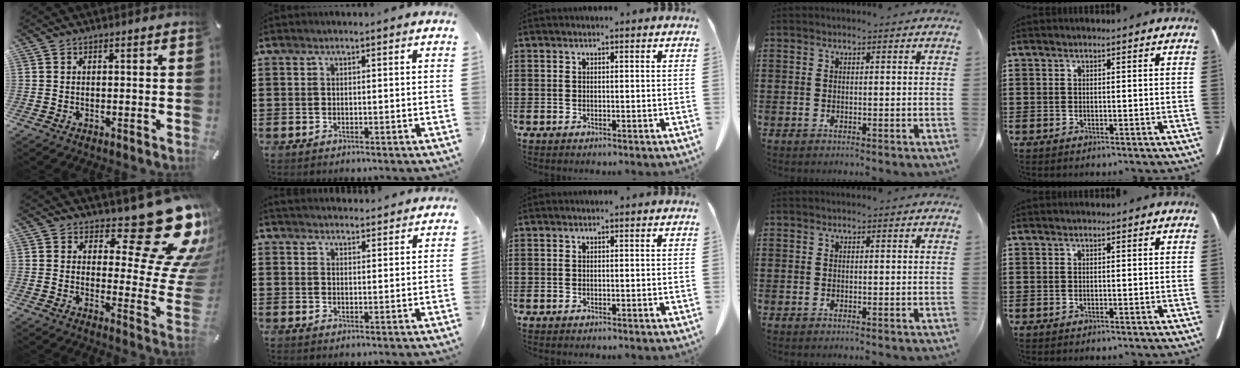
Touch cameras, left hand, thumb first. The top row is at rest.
{"thumb": {"total": 21.2, "force": [13.2, 7.2, 14.9], "torque": [-0.175, -0.108, 0.211]}, "index": {"total": 2.5, "force": [2.5, 0.1, -0.1], "torque": [-0.005, -0.005, 0.049]}}